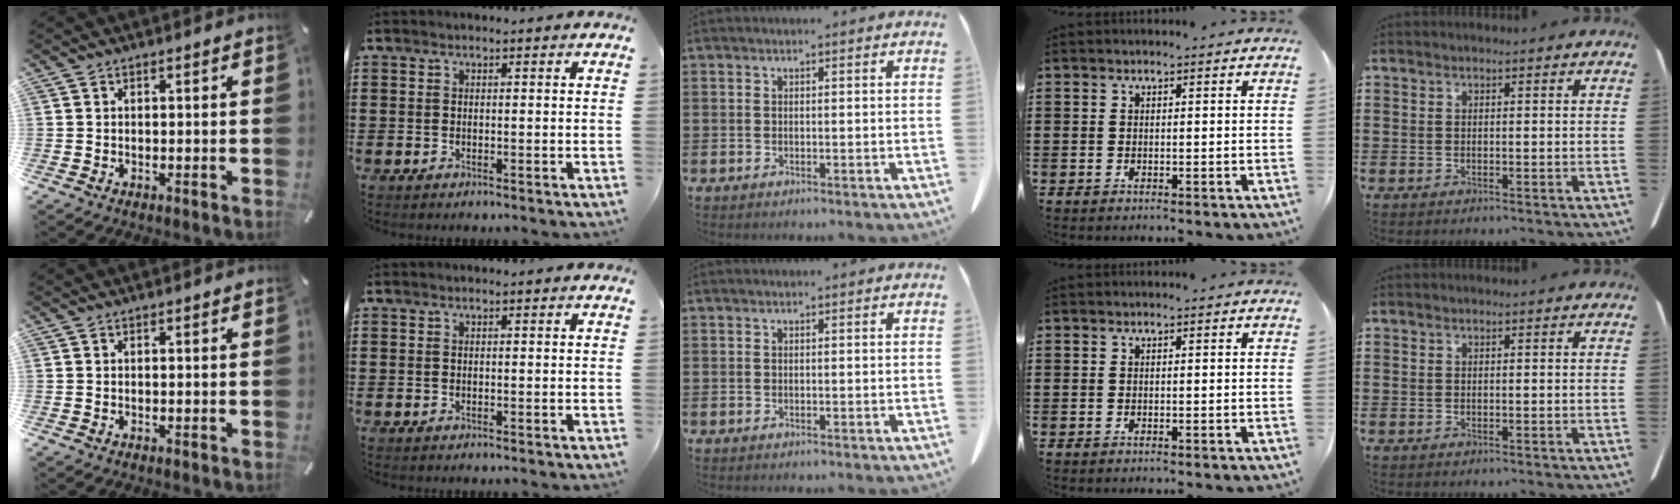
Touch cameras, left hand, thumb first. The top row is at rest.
{}